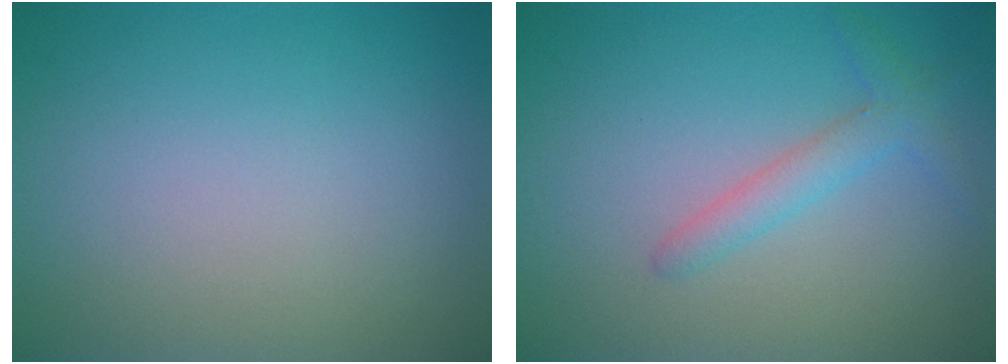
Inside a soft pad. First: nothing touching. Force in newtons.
{"total": 2.2, "press": 2.2, "slide": 0.1}